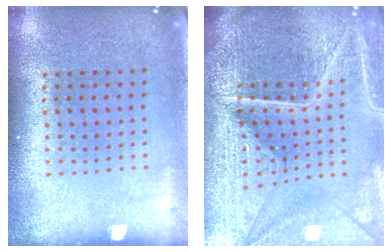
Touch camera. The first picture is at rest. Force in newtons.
{"total": 6.2, "press": 5.5, "slide": 2.8}